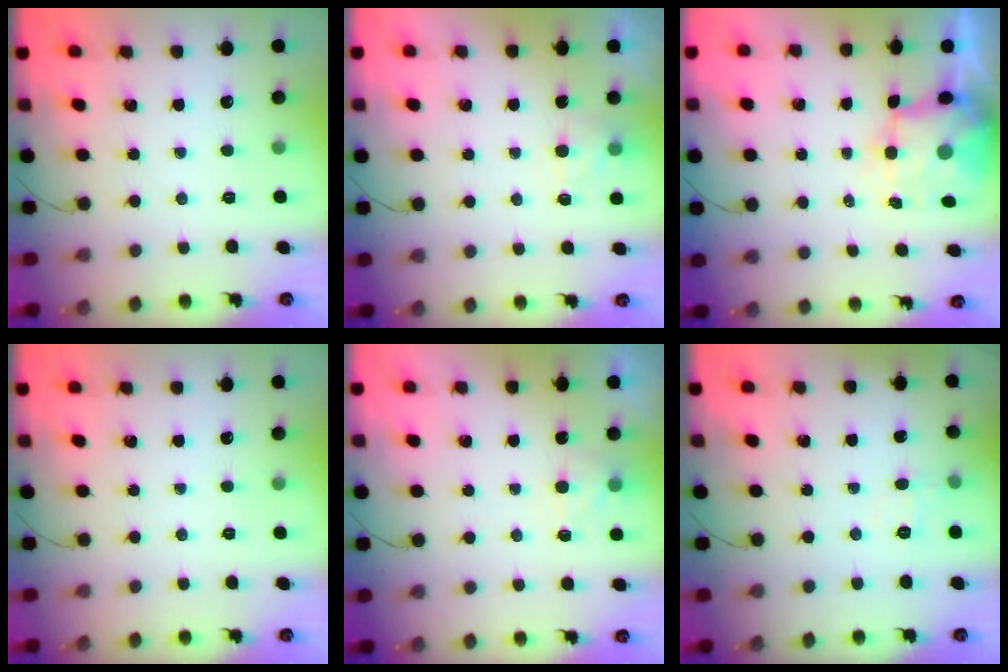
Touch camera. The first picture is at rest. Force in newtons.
{"total": 2.9, "press": 2.5, "slide": 1.5}
{"total": 5.5, "press": 5.2, "slide": 1.9}
{"total": 0.0}
{"total": 2.9, "press": 2.5, "slide": 1.5}
{"total": 5.3, "press": 5.0, "slide": 1.5}